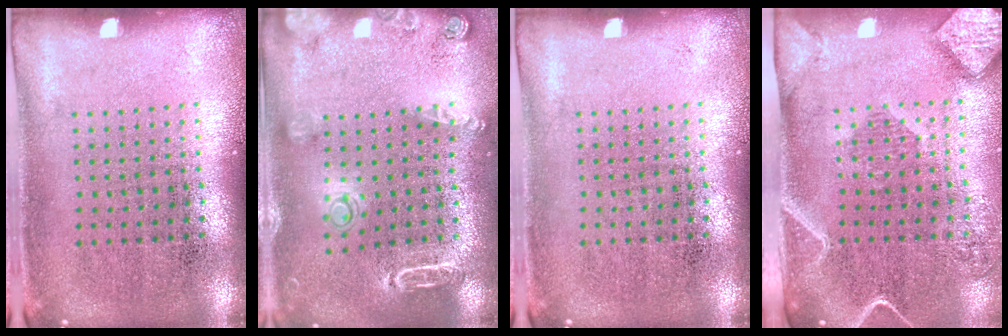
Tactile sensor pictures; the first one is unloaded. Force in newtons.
{"total": 1.8, "press": 1.8, "slide": 0.3}
{"total": 0.0}
{"total": 2.5, "press": 1.9, "slide": 1.5}